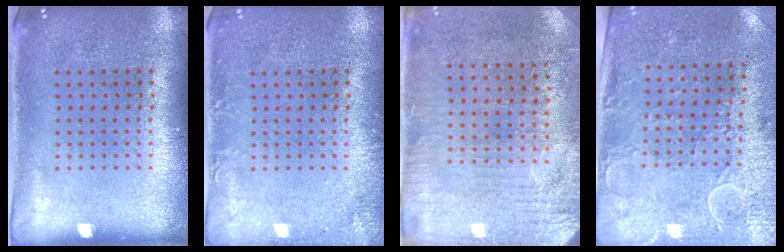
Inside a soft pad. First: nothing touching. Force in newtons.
{"total": 1.6, "press": 1.6, "slide": 0.1}
{"total": 3.3, "press": 3.1, "slide": 1.2}
{"total": 2.9, "press": 2.4, "slide": 1.7}